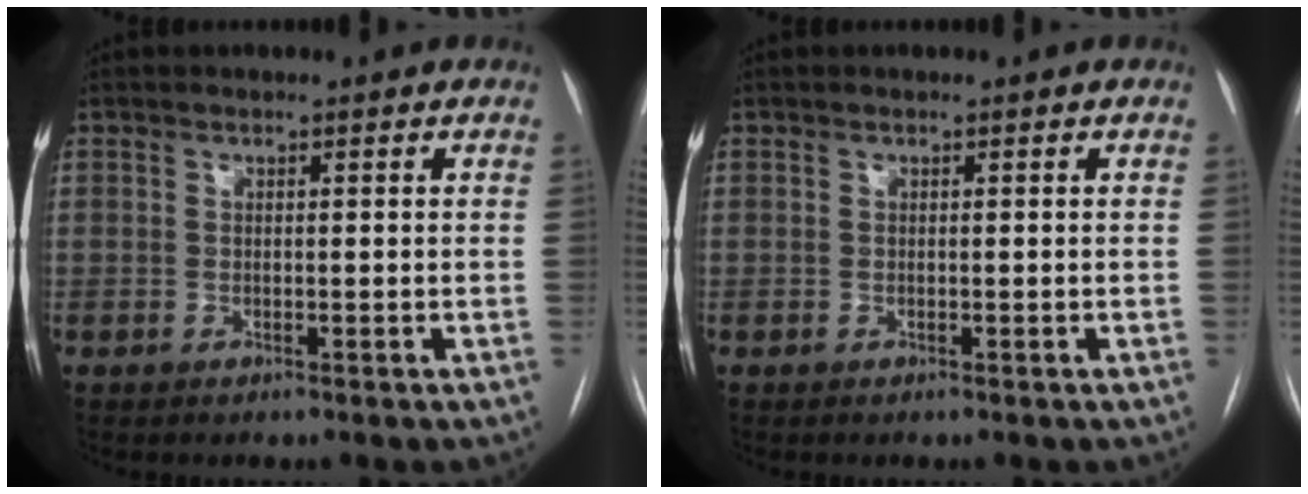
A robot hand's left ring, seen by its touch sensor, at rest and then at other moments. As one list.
[{"total": 0.0}]